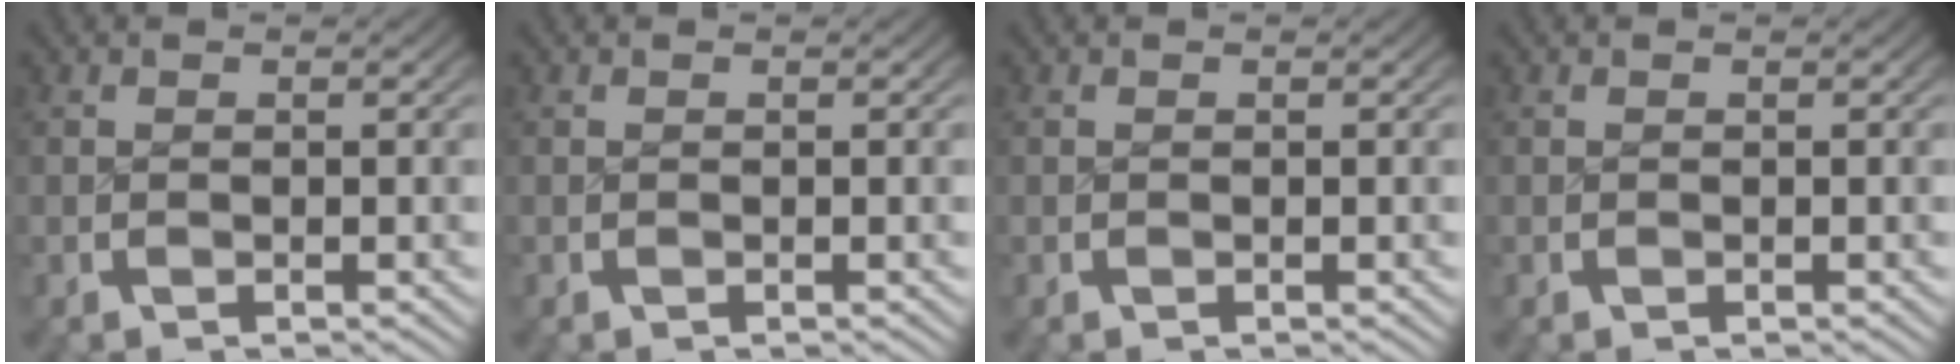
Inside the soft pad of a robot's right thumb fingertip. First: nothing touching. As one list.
[{"total": 0.0}, {"total": 0.0}, {"total": 0.0}]